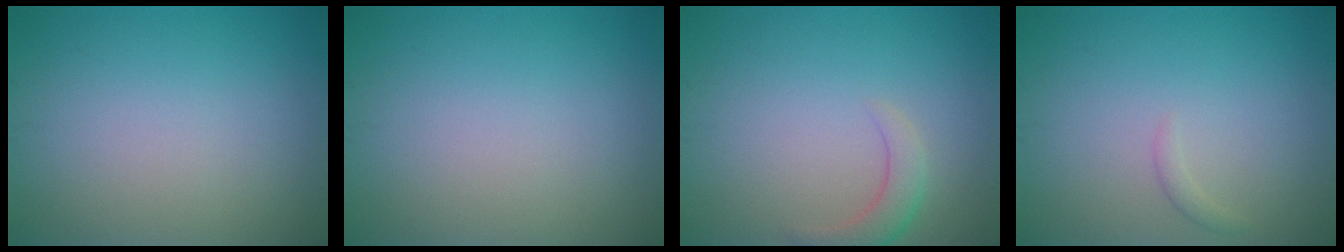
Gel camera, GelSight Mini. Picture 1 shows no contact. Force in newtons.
{"total": 0.0}
{"total": 2.3, "press": 2.3, "slide": 0.3}
{"total": 0.7, "press": 0.7, "slide": 0.1}